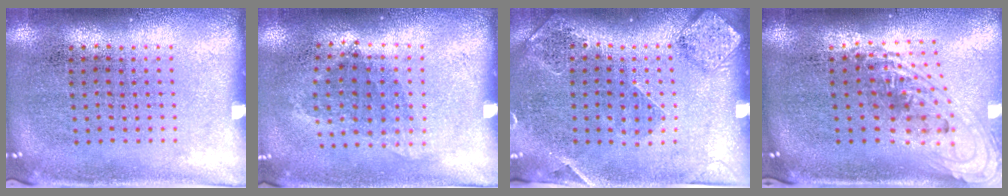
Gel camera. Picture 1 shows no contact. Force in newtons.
{"total": 1.0, "press": 0.8, "slide": 0.6}
{"total": 1.6, "press": 1.5, "slide": 0.3}
{"total": 1.7, "press": 1.3, "slide": 1.0}